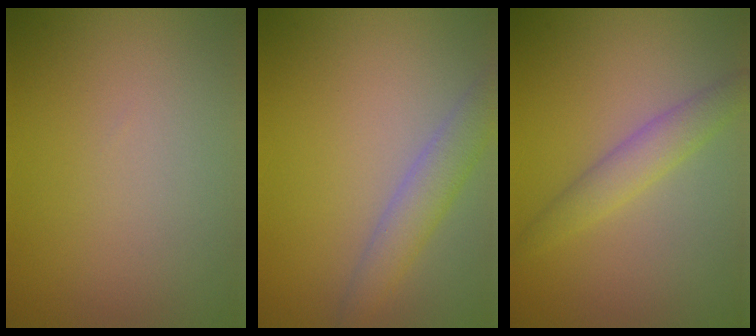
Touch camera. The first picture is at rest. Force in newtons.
{"total": 3.2, "press": 3.2, "slide": 0.1}
{"total": 2.9, "press": 2.8, "slide": 0.1}